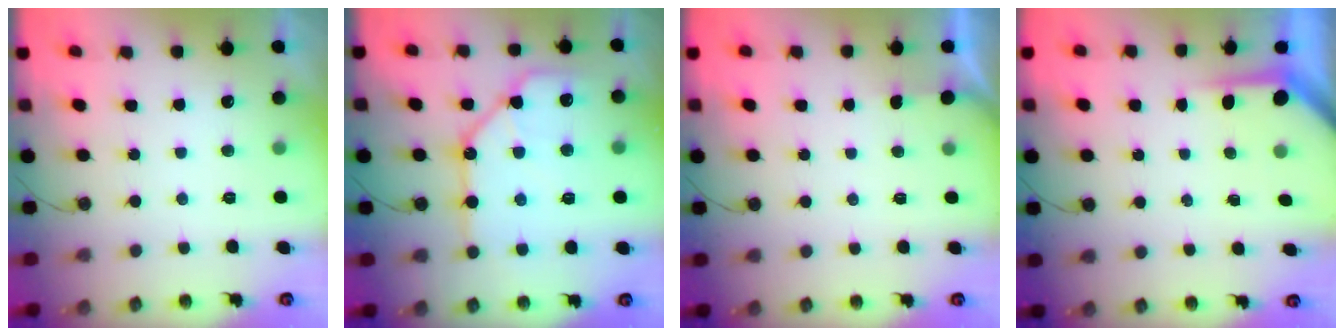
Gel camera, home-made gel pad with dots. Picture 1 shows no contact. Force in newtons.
{"total": 15.0, "press": 14.9, "slide": 1.7}
{"total": 1.3, "press": 1.2, "slide": 0.2}
{"total": 3.6, "press": 3.6, "slide": 0.4}